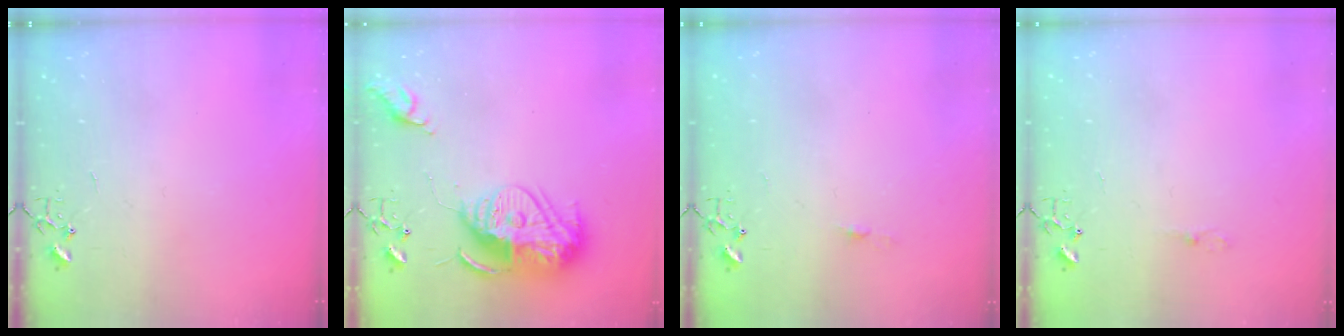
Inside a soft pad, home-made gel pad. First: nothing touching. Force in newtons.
{"total": 17.6, "press": 17.5, "slide": 1.8}
{"total": 3.5, "press": 3.5, "slide": 0.5}
{"total": 2.7, "press": 2.7, "slide": 0.4}